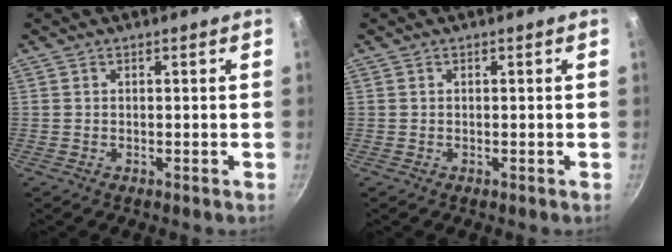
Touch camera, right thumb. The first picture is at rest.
{"total": 0.0}